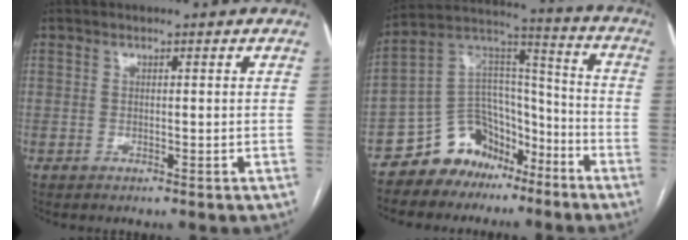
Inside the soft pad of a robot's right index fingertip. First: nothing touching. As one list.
[{"total": 12.4, "force": [-8.9, 8.0, 3.3], "torque": [-0.063, 0.078, -0.156]}]